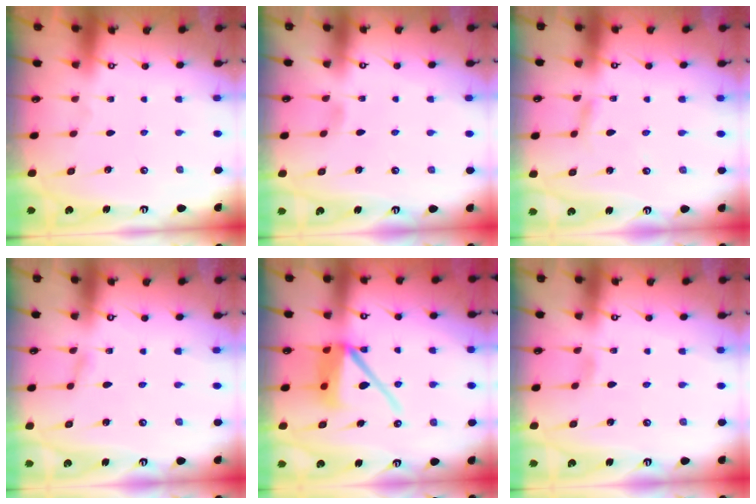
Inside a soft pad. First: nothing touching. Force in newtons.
{"total": 3.3, "press": 3.2, "slide": 0.4}
{"total": 2.3, "press": 2.3, "slide": 0.3}
{"total": 1.1, "press": 1.1, "slide": 0.1}
{"total": 12.4, "press": 12.3, "slide": 1.6}
{"total": 2.9, "press": 2.8, "slide": 0.3}